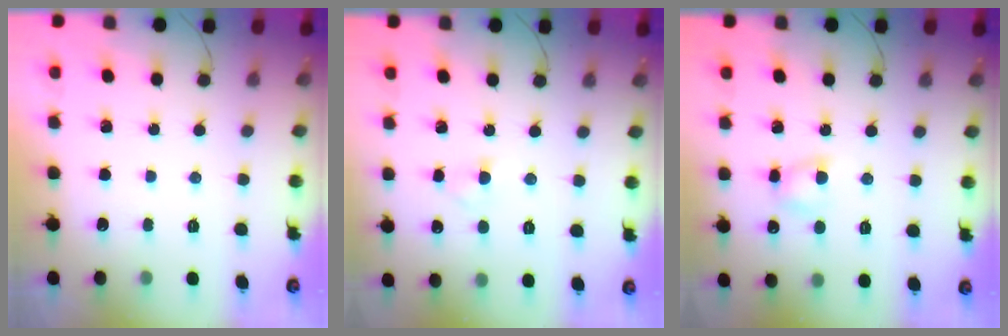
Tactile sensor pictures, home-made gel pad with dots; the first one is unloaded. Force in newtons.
{"total": 2.5, "press": 2.3, "slide": 1.0}
{"total": 4.6, "press": 4.4, "slide": 1.4}